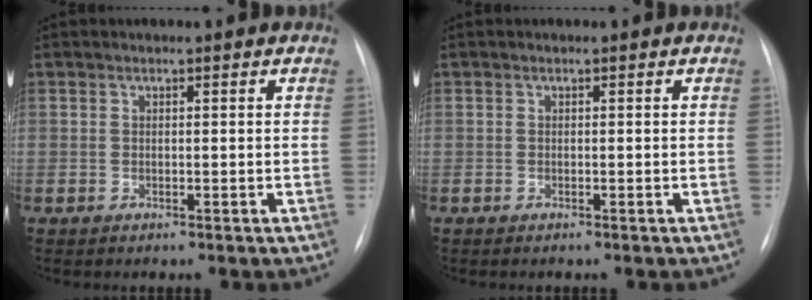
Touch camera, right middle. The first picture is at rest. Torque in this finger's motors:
{"motor_torque": [0.18, 0.06, -0.03, -0.04]}